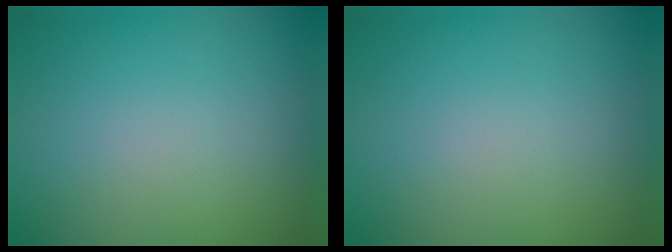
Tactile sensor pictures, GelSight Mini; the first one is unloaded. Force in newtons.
{"total": 0.0}